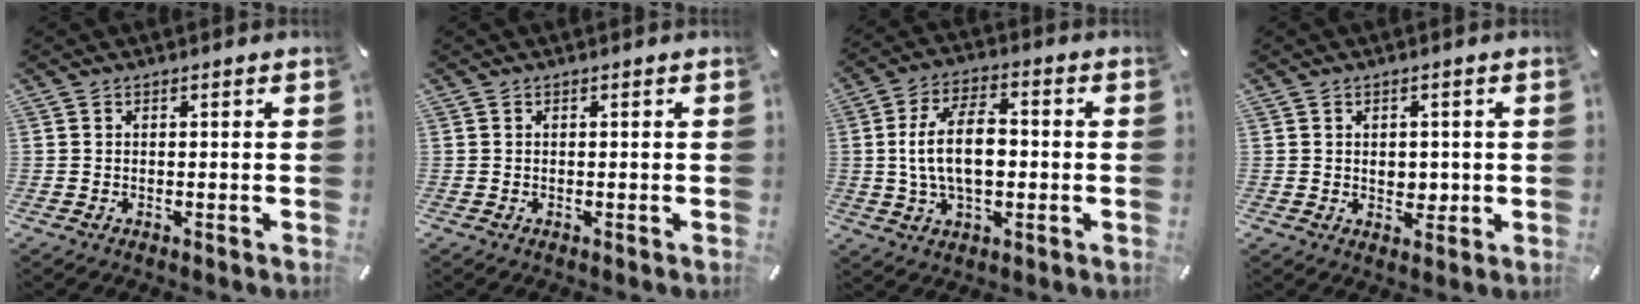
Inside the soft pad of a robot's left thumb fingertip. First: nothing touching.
{"total": 0.0}
{"total": 12.9, "force": [-0.2, 7.5, 10.5], "torque": [-0.200, 0.008, -0.005]}
{"total": 3.1, "force": [0.2, 2.6, 1.6], "torque": [-0.008, -0.005, -0.003]}